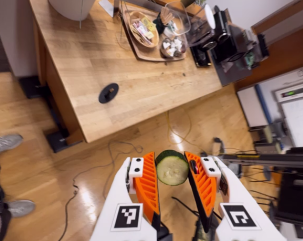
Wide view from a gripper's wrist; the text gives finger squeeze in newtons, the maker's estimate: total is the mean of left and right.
{"total": 8.1, "left": 8.0, "right": 8.2}